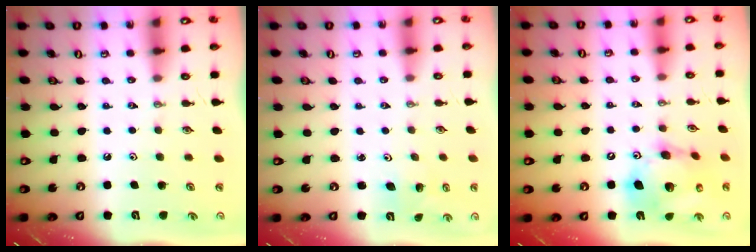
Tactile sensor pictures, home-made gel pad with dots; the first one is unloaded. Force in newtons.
{"total": 1.9, "press": 1.9, "slide": 0.1}
{"total": 16.8, "press": 16.5, "slide": 3.0}